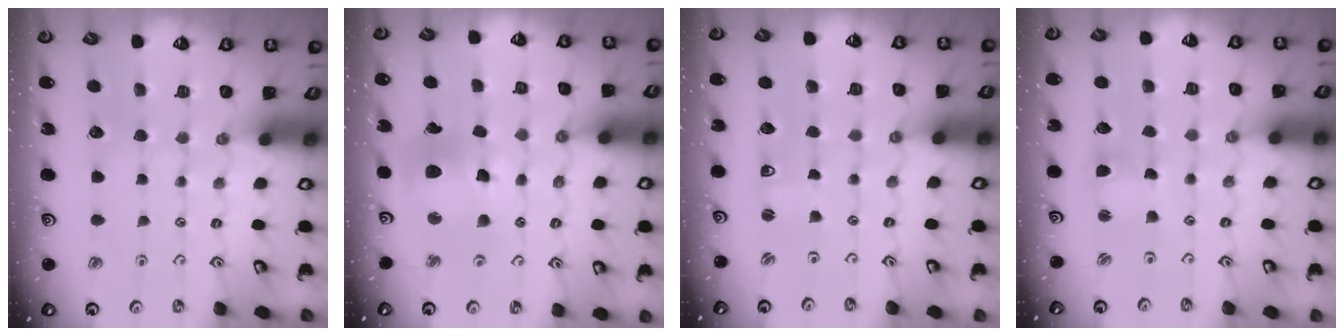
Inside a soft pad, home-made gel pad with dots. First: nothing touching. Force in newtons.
{"total": 12.6, "press": 12.5, "slide": 1.5}
{"total": 2.1, "press": 2.0, "slide": 0.4}
{"total": 1.9, "press": 1.9, "slide": 0.3}